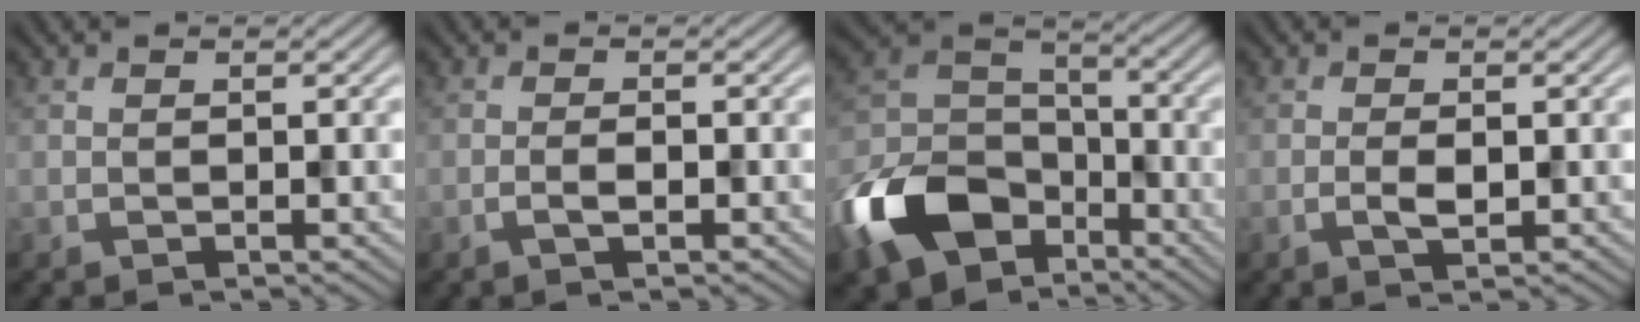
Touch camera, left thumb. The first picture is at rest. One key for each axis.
{"total": 1.4, "fx": -0.7, "fy": 0.3, "fz": 1.2, "tx": -0.024, "ty": 0.004, "tz": -0.016}
{"total": 15.2, "fx": -8.2, "fy": 9.7, "fz": 8.3, "tx": -0.206, "ty": -0.031, "tz": -0.174}
{"total": 1.9, "fx": -0.5, "fy": 0.7, "fz": 1.7, "tx": -0.034, "ty": 0.001, "tz": -0.011}